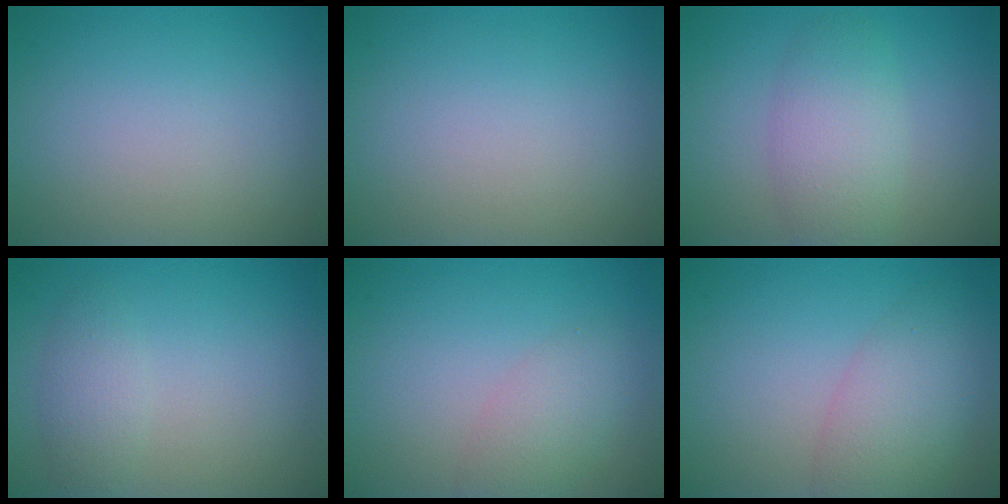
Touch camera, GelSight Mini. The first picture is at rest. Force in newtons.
{"total": 0.0}
{"total": 4.4, "press": 4.4, "slide": 0.2}
{"total": 2.0, "press": 2.0, "slide": 0.0}
{"total": 2.6, "press": 2.6, "slide": 0.1}
{"total": 4.6, "press": 4.6, "slide": 0.3}